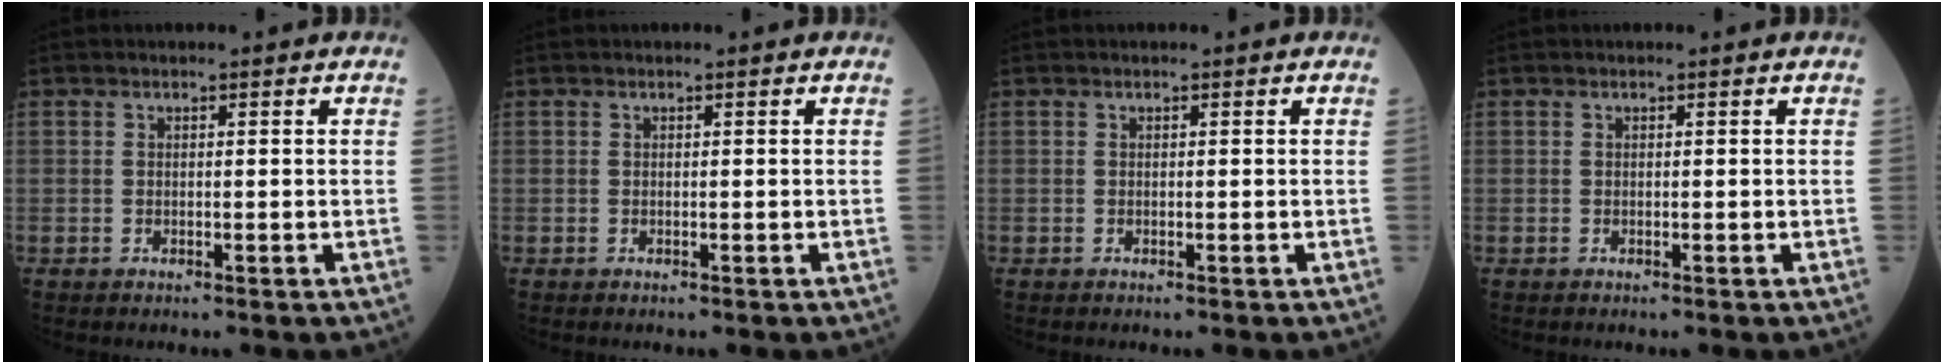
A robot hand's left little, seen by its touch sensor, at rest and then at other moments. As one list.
[{"total": 0.0}, {"total": 0.0}, {"total": 0.0}]